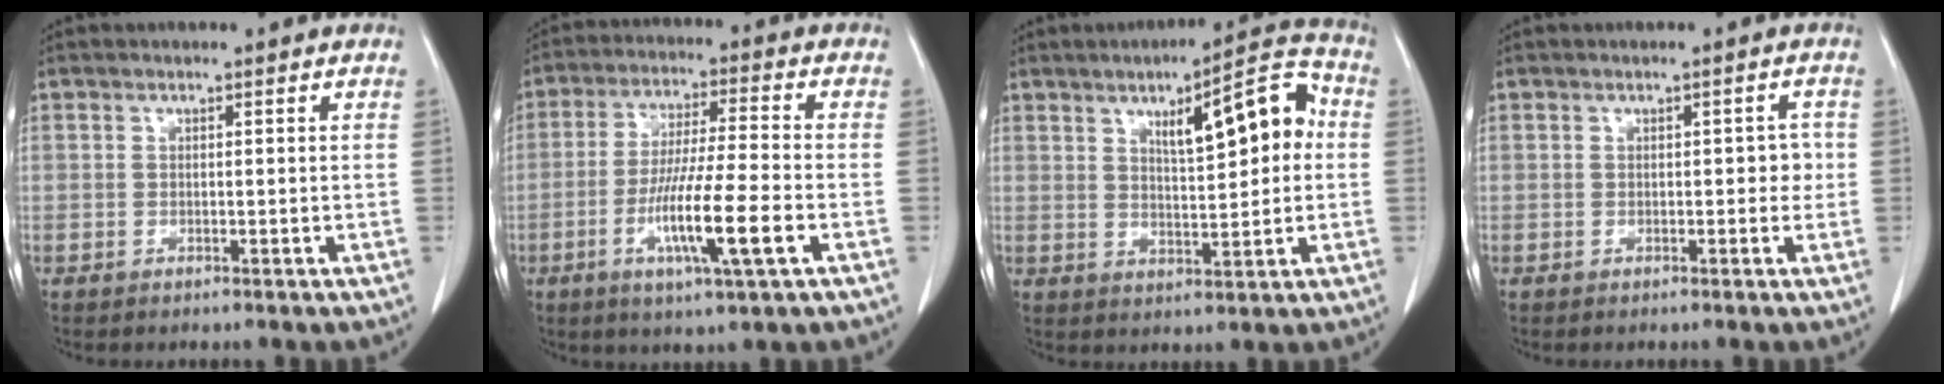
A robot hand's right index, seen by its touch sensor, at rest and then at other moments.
{"total": 11.8, "force": [-4.0, 0.2, 11.1], "torque": [-0.209, -0.016, -0.073]}
{"total": 11.4, "force": [2.7, 2.9, 10.7], "torque": [-0.150, 0.029, 0.040]}
{"total": 2.2, "force": [-0.1, 1.3, 1.7], "torque": [-0.016, 0.014, 0.000]}